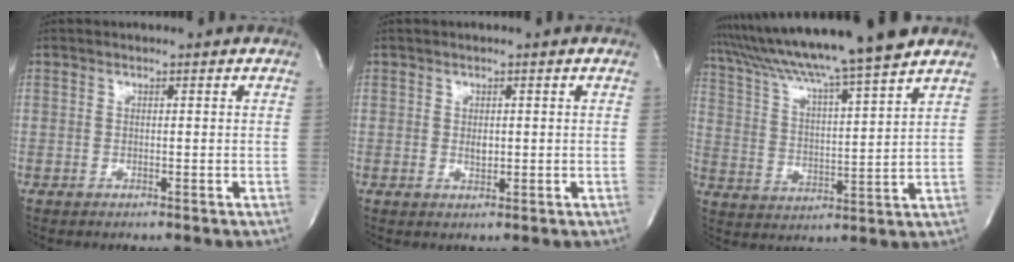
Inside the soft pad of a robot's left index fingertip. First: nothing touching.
{"total": 1.3, "force": [0.1, 0.7, 1.1], "torque": [-0.018, -0.005, 0.004]}
{"total": 18.2, "force": [15.5, -1.1, 9.5], "torque": [-0.170, 0.002, 0.247]}